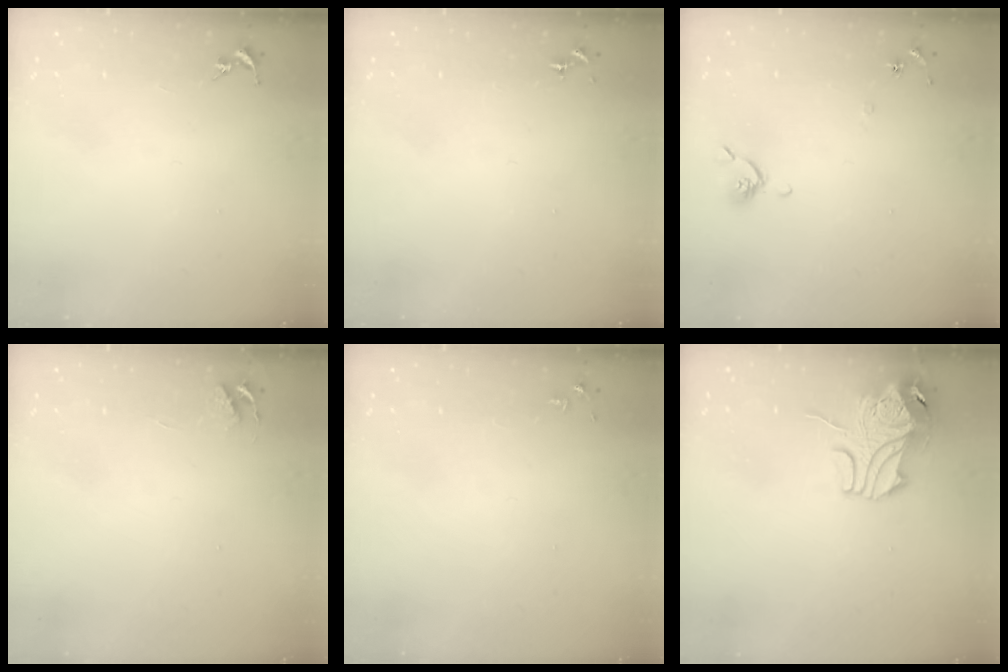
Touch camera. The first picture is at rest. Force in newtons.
{"total": 0.0}
{"total": 6.2, "press": 6.2, "slide": 0.8}
{"total": 3.5, "press": 3.4, "slide": 0.5}
{"total": 2.8, "press": 2.8, "slide": 0.4}
{"total": 10.5, "press": 10.4, "slide": 1.5}